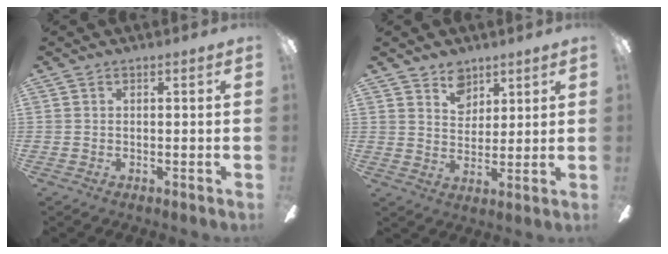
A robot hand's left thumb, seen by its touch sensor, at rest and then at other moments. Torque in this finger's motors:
{"motor_torque": [0.08, 0.08, -0.51, 0.26, 0.00]}